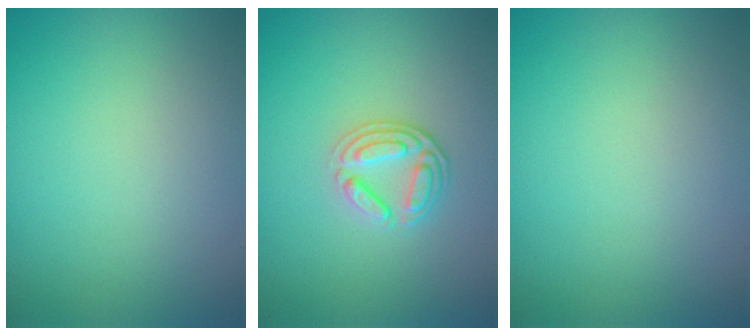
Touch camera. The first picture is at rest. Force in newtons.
{"total": 2.7, "press": 2.4, "slide": 1.2}
{"total": 0.0}